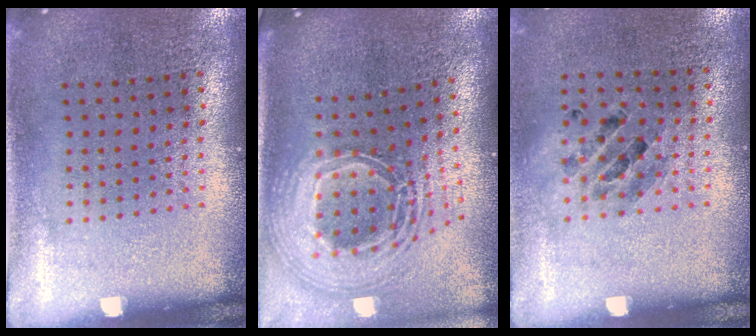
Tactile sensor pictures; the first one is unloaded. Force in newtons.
{"total": 2.8, "press": 1.9, "slide": 2.0}
{"total": 0.8, "press": 0.8, "slide": 0.0}